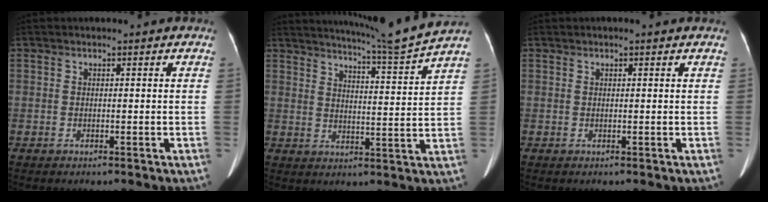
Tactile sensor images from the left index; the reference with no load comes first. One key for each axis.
{"total": 10.6, "fx": 9.8, "fy": -2.8, "fz": 2.8, "tx": -0.057, "ty": -0.044, "tz": 0.143}
{"total": 0.6, "fx": 0.6, "fy": 0.1, "fz": 0.3, "tx": -0.010, "ty": 0.009, "tz": 0.010}